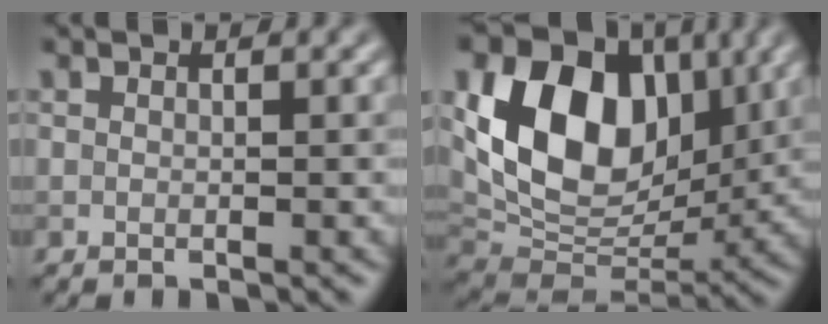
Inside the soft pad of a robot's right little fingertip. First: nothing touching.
{"total": 12.5, "force": [3.4, 8.9, 8.2], "torque": [-0.143, -0.003, 0.059]}